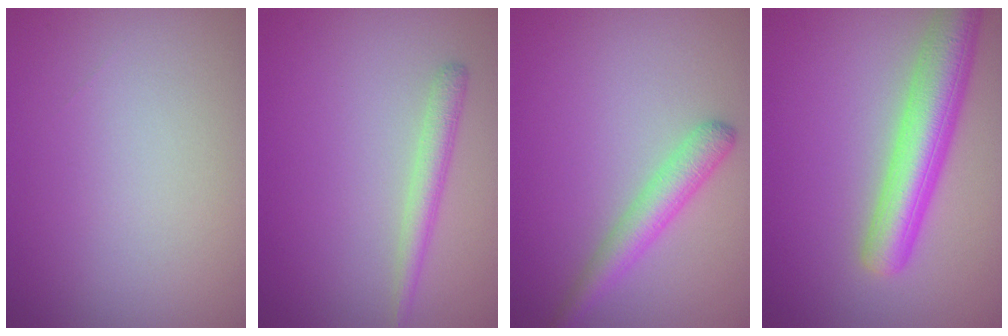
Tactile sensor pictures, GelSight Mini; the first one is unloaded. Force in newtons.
{"total": 1.9, "press": 1.9, "slide": 0.0}
{"total": 3.1, "press": 3.1, "slide": 0.1}
{"total": 6.2, "press": 6.2, "slide": 0.3}